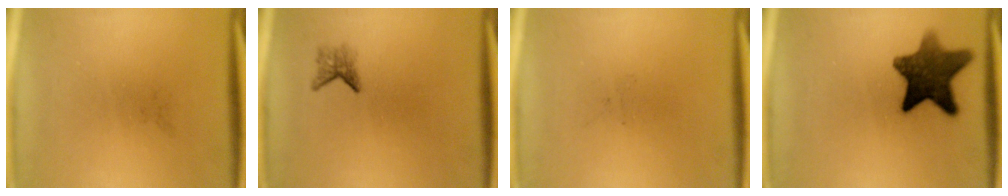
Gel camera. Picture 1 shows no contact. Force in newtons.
{"total": 1.6}
{"total": 0.0}
{"total": 11.5}